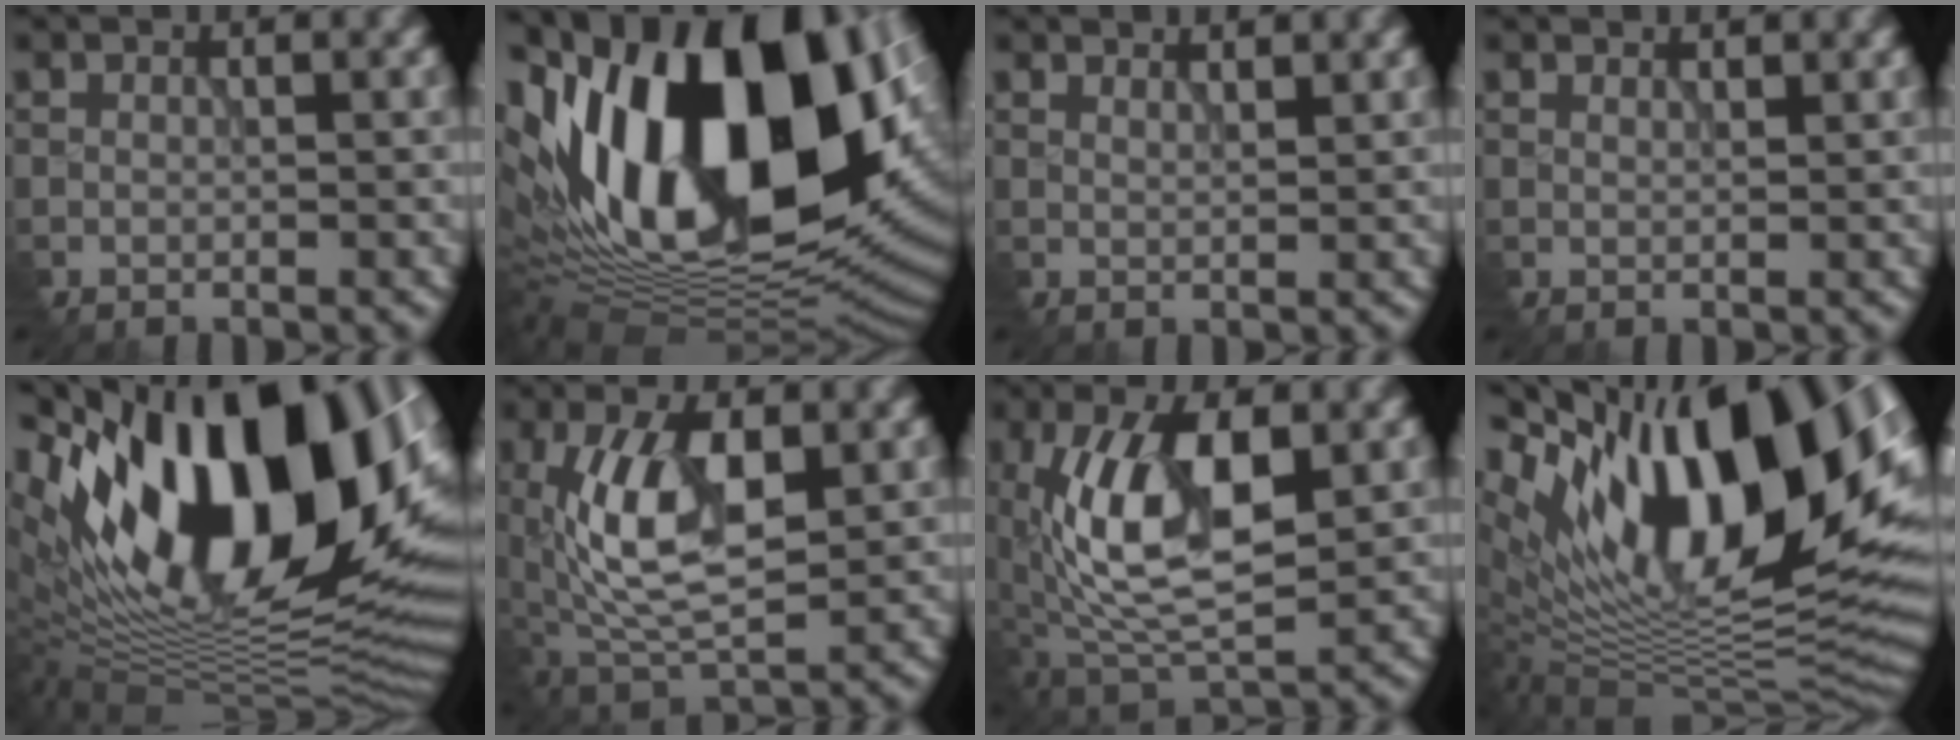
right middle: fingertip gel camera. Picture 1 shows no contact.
{"total": 20.2, "force": [2.6, 11.5, 16.4], "torque": [-0.289, 0.015, 0.050]}
{"total": 2.0, "force": [1.8, 0.4, 0.7], "torque": [-0.005, 0.002, 0.028]}
{"total": 1.4, "force": [1.3, 0.3, 0.4], "torque": [-0.004, 0.002, 0.020]}
{"total": 20.2, "force": [5.1, 9.9, 16.9], "torque": [-0.283, 0.028, 0.080]}
{"total": 9.1, "force": [0.3, 4.1, 8.1], "torque": [-0.161, 0.005, 0.006]}
{"total": 10.4, "force": [0.2, 4.9, 9.2], "torque": [-0.175, 0.005, 0.001]}
{"total": 19.3, "force": [6.4, 8.5, 16.0], "torque": [-0.268, 0.026, 0.114]}